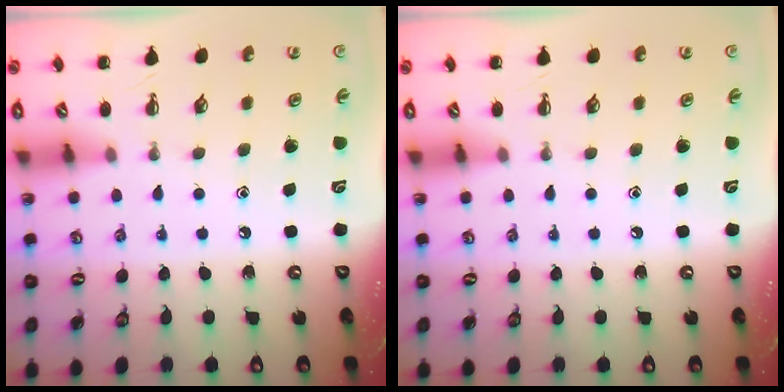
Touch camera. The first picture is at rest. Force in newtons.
{"total": 0.0}